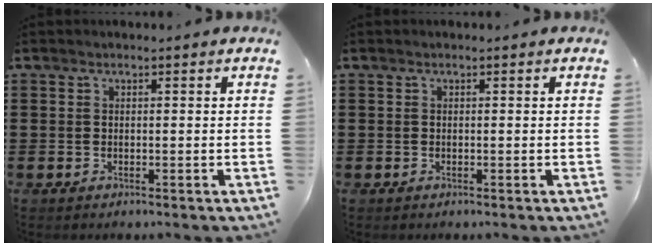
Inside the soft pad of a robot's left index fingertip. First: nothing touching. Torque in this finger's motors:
{"motor_torque": [0.00, 0.00, 0.00, 0.00]}